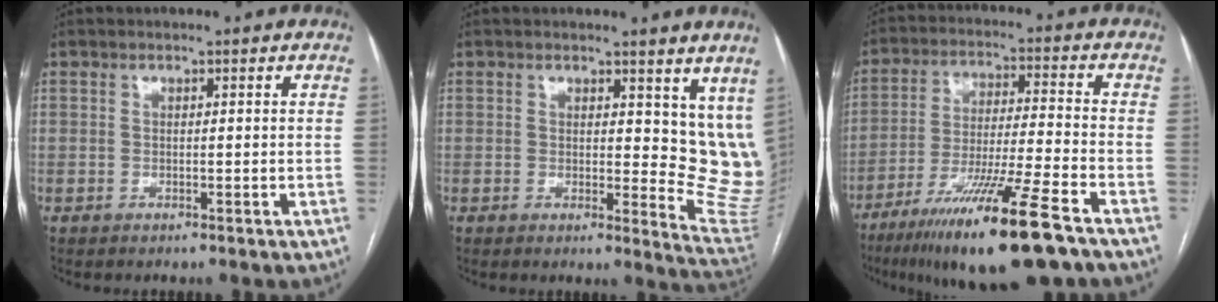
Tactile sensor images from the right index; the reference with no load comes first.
{"total": 9.8, "force": [6.7, 4.6, 5.5], "torque": [-0.051, -0.032, 0.070]}
{"total": 17.9, "force": [-11.6, 0.3, 13.6], "torque": [-0.232, -0.045, -0.200]}